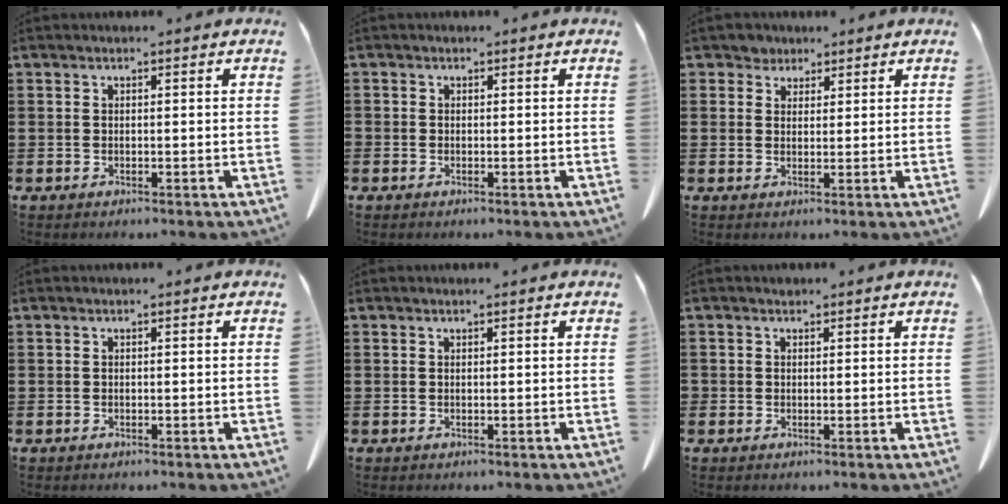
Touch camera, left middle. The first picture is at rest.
{"total": 0.5, "force": [-0.3, 0.4, 0.1], "torque": [-0.002, 0.002, -0.007]}
{"total": 2.4, "force": [1.9, 1.5, 0.2], "torque": [-0.014, 0.010, 0.035]}
{"total": 0.0}
{"total": 0.0}
{"total": 0.8, "force": [0.4, 0.7, 0.0], "torque": [-0.004, 0.002, 0.008]}